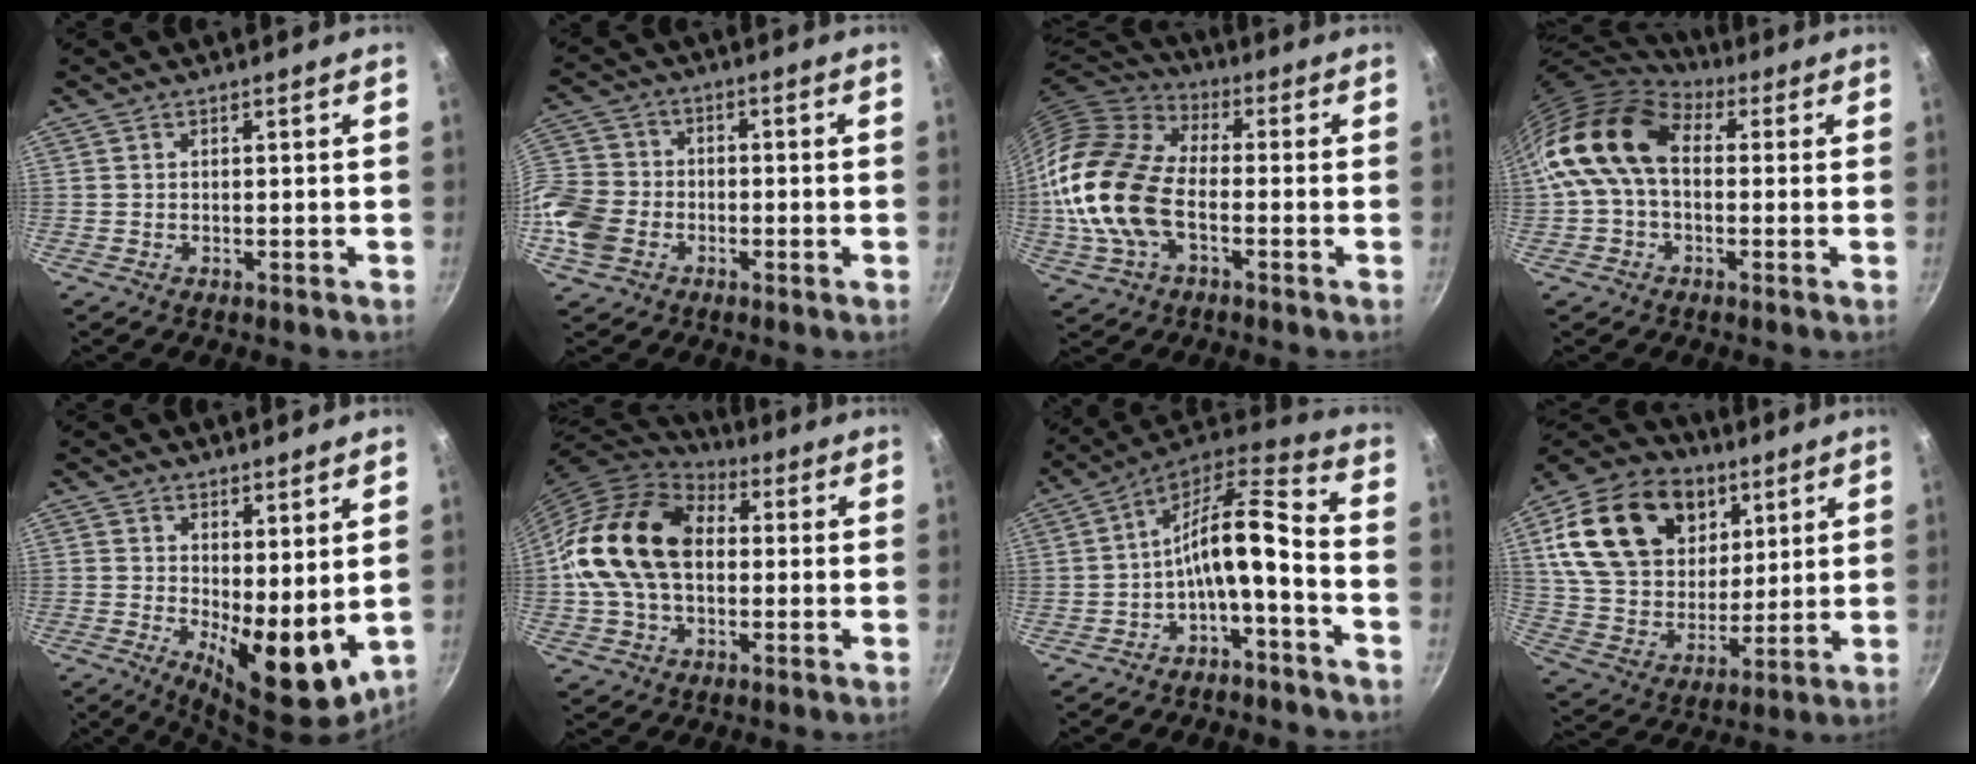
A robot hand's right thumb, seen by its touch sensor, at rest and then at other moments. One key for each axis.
{"total": 13.3, "fx": -4.3, "fy": 10.6, "fz": 6.8, "tx": -0.139, "ty": 0.040, "tz": -0.097}
{"total": 20.1, "fx": -3.2, "fy": 12.4, "fz": 15.5, "tx": -0.301, "ty": 0.029, "tz": -0.077}
{"total": 14.7, "fx": 1.5, "fy": 10.0, "fz": 10.7, "tx": -0.181, "ty": 0.024, "tz": 0.011}
{"total": 11.3, "fx": 1.9, "fy": 4.9, "fz": 10.0, "tx": -0.119, "ty": -0.033, "tz": 0.040}
{"total": 18.8, "fx": 0.9, "fy": 13.4, "fz": 13.2, "tx": -0.223, "ty": 0.033, "tz": 0.005}
{"total": 13.2, "fx": -4.6, "fy": 4.3, "fz": 11.6, "tx": -0.216, "ty": 0.060, "tz": -0.082}
{"total": 24.9, "fx": 9.7, "fy": 17.6, "fz": 14.7, "tx": -0.244, "ty": -0.020, "tz": 0.175}